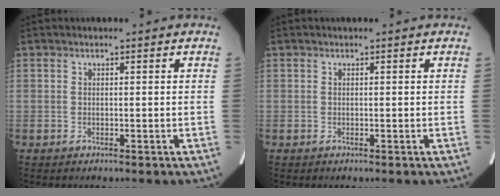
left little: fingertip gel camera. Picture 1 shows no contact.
{"total": 0.0}